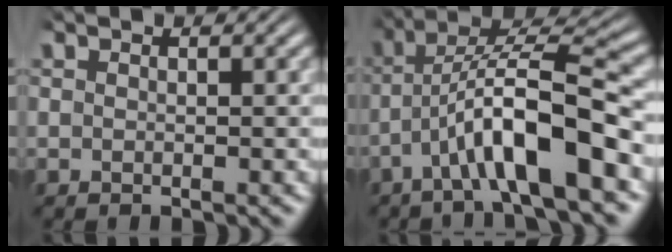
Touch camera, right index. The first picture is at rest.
{"total": 6.4, "force": [-0.3, 1.9, 6.1], "torque": [-0.104, -0.002, -0.005]}